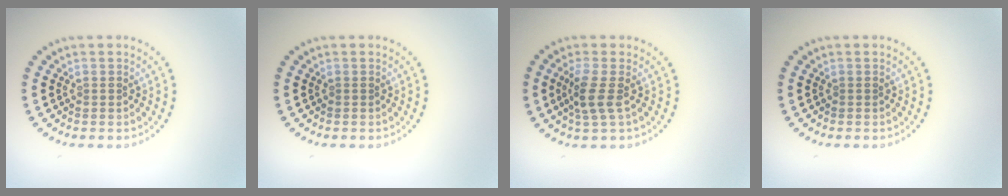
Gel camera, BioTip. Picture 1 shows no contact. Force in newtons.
{"total": 0.0}
{"total": 2.6, "press": 2.1, "slide": 1.5}
{"total": 0.0}